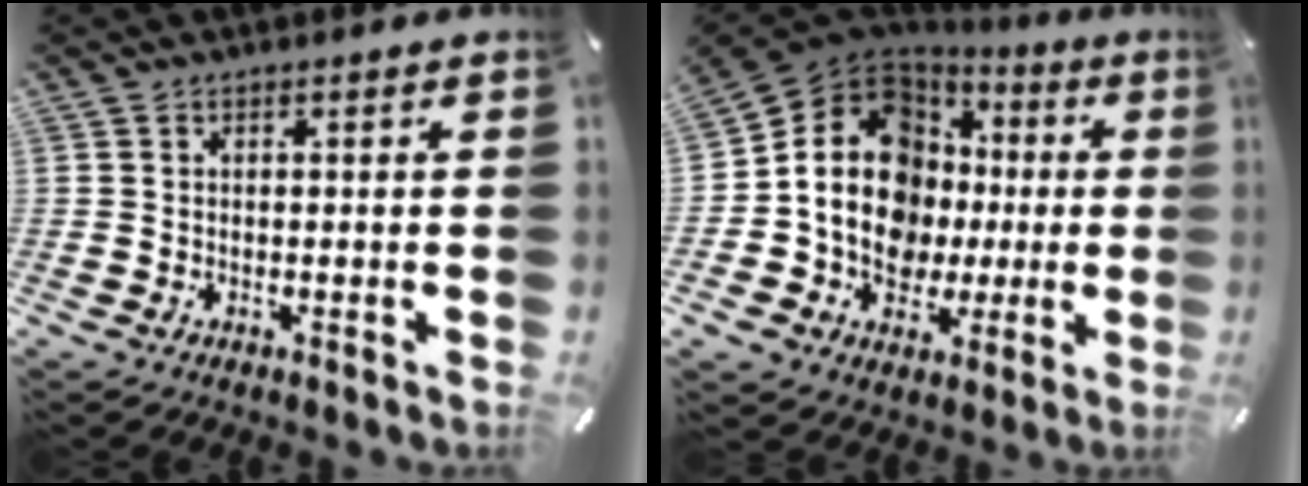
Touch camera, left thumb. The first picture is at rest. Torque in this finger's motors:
{"motor_torque": [1.63, 3.38, 1.20, -0.56, 0.62]}